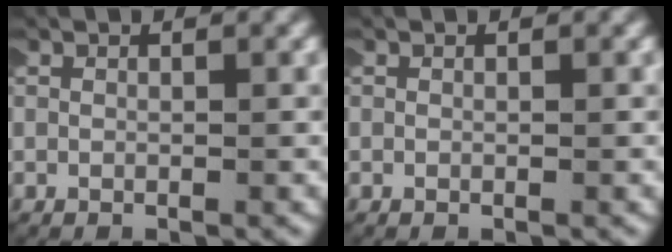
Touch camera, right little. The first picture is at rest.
{"total": 0.0}